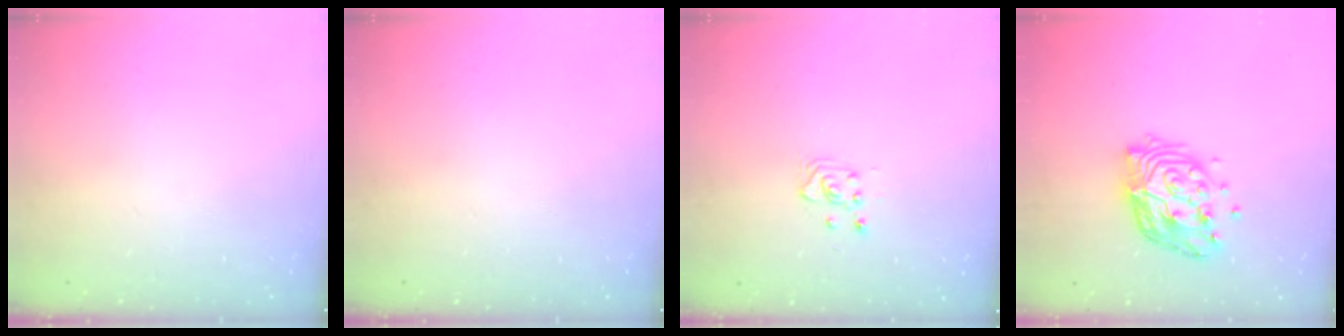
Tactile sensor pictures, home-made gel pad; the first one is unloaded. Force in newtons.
{"total": 0.0}
{"total": 2.8, "press": 2.7, "slide": 0.7}
{"total": 14.3, "press": 14.2, "slide": 1.2}